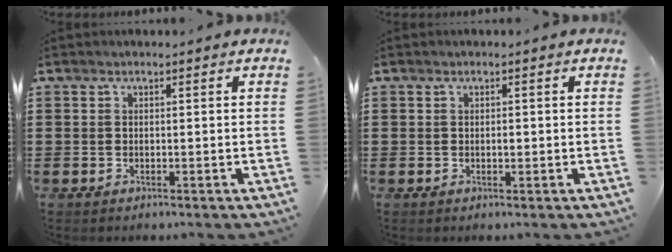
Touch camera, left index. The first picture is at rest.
{"total": 0.9, "force": [0.1, 0.3, 0.8], "torque": [-0.016, -0.001, 0.002]}